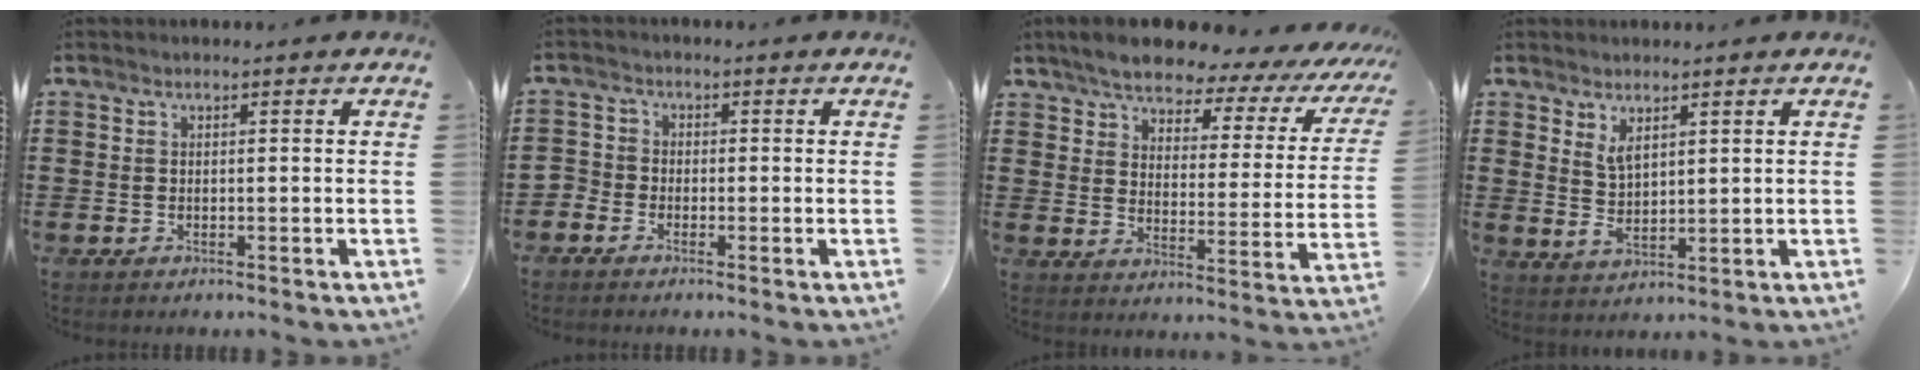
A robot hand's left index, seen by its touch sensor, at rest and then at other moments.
{"total": 1.9, "force": [-1.6, 1.1, 0.0], "torque": [-0.008, 0.003, -0.036]}
{"total": 5.9, "force": [5.3, 1.2, 2.2], "torque": [-0.072, -0.032, 0.088]}
{"total": 3.7, "force": [2.2, 1.7, 2.4], "torque": [-0.043, -0.001, 0.038]}